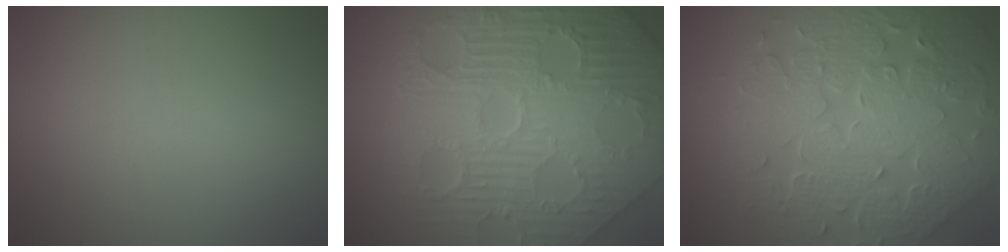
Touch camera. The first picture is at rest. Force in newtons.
{"total": 12.0, "press": 8.0, "slide": 8.9}
{"total": 9.9, "press": 6.9, "slide": 7.0}